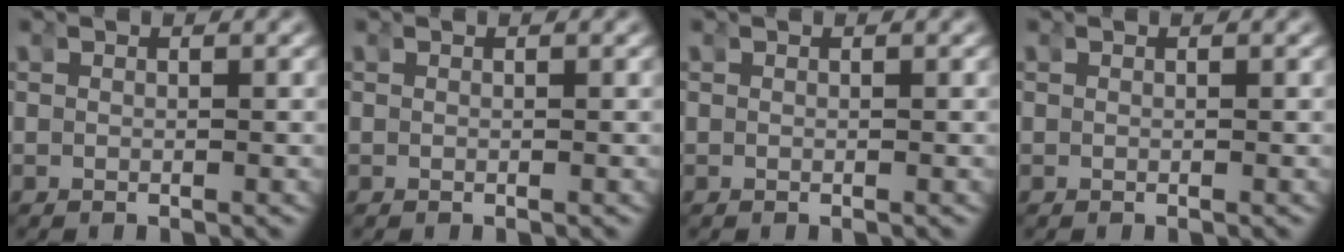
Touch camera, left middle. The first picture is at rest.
{"total": 0.0}
{"total": 0.0}
{"total": 0.0}